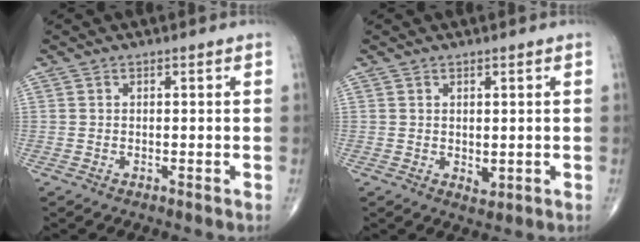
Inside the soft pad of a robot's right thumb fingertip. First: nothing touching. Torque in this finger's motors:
{"motor_torque": [0.25, 0.17, -0.04, -0.19, 0.00]}